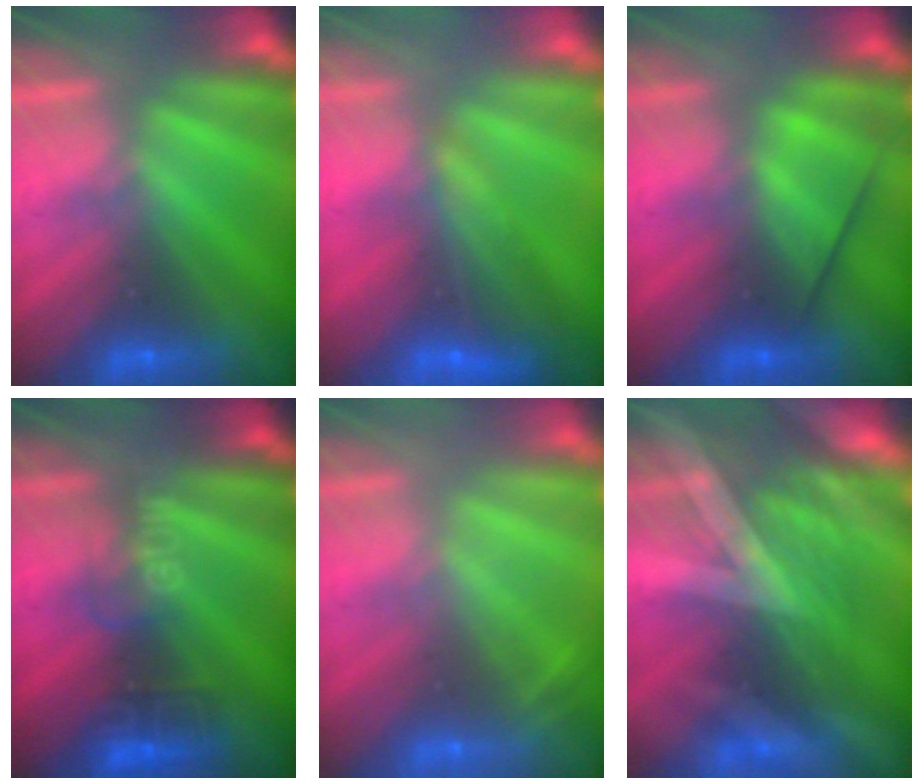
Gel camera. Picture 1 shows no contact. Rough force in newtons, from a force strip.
{"total": 7.5}
{"total": 2.6}
{"total": 2.8}
{"total": 2.0}
{"total": 3.0}